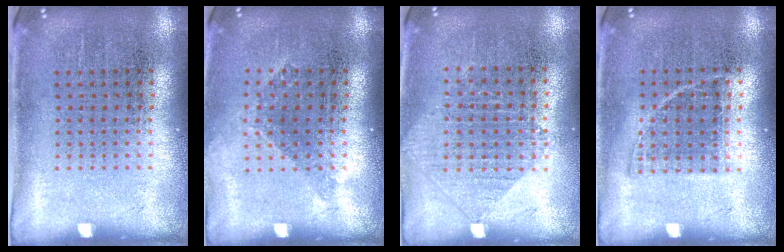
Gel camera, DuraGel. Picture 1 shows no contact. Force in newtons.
{"total": 1.1, "press": 0.8, "slide": 0.7}
{"total": 0.9, "press": 0.8, "slide": 0.3}
{"total": 0.8, "press": 0.7, "slide": 0.4}